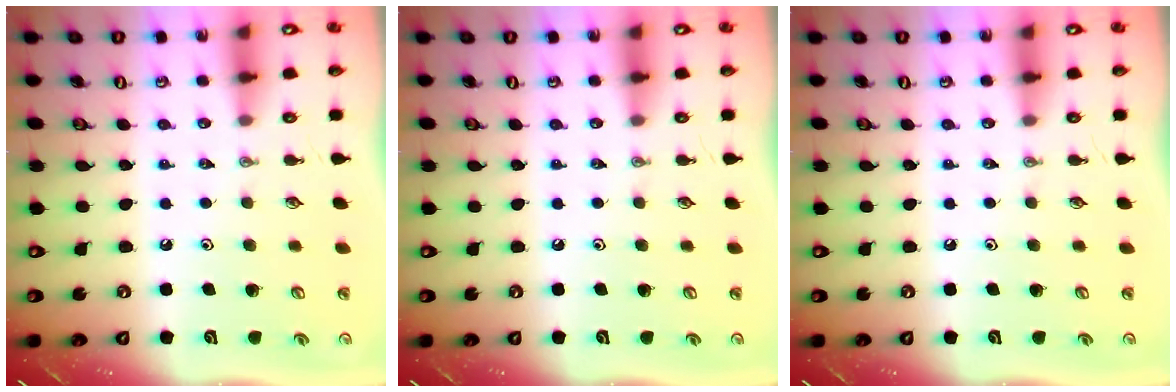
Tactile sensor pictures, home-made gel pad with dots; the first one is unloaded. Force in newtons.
{"total": 0.0}
{"total": 0.0}